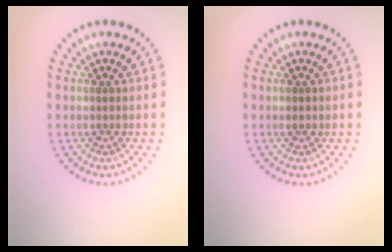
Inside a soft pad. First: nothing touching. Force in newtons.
{"total": 0.8, "press": 0.8, "slide": 0.1}